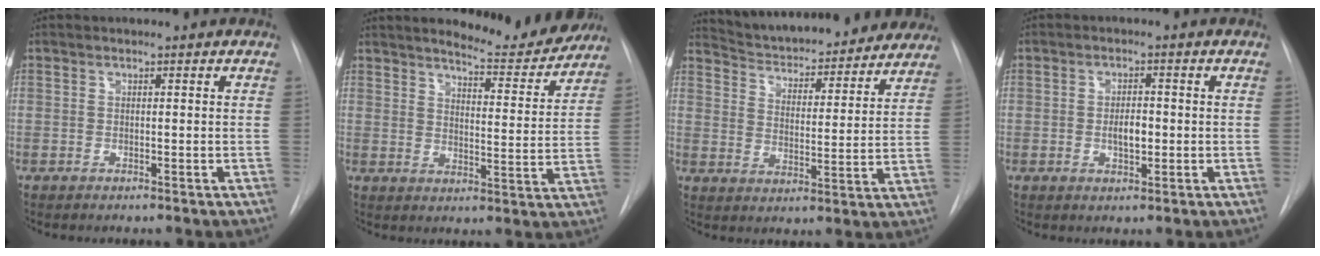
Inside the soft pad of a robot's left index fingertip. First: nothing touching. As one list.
[{"total": 11.1, "force": [10.7, 1.3, 2.9], "torque": [-0.034, -0.037, 0.132]}, {"total": 22.6, "force": [20.6, 5.3, 7.4], "torque": [-0.112, -0.018, 0.272]}, {"total": 3.2, "force": [-1.0, 1.4, 2.7], "torque": [-0.043, -0.005, -0.015]}]